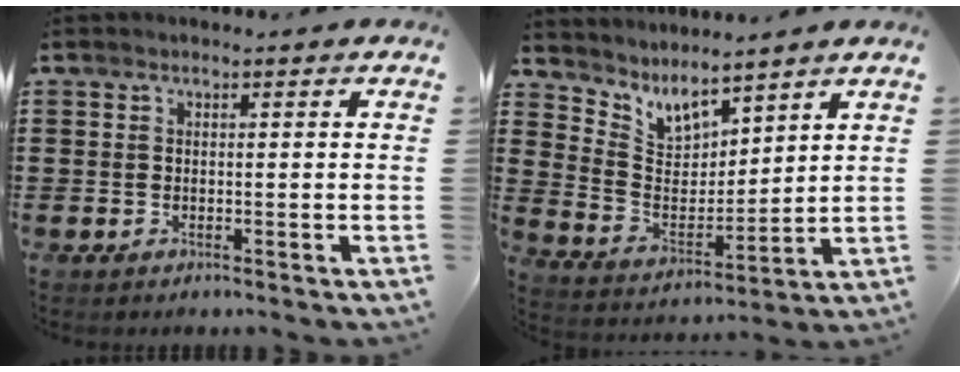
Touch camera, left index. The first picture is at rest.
{"total": 6.0, "force": [5.4, 2.4, 1.4], "torque": [-0.061, -0.035, 0.096]}